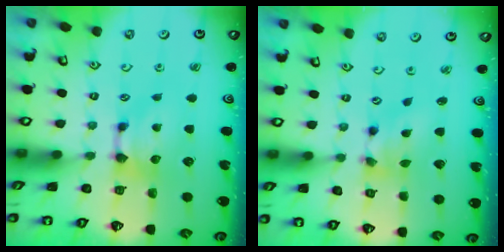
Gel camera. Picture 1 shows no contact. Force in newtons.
{"total": 2.6, "press": 2.1, "slide": 1.6}